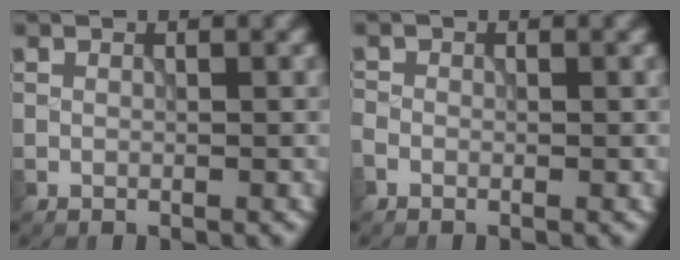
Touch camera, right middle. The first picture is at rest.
{"total": 0.9, "force": [-0.6, 0.6, 0.3], "torque": [-0.007, 0.000, -0.017]}